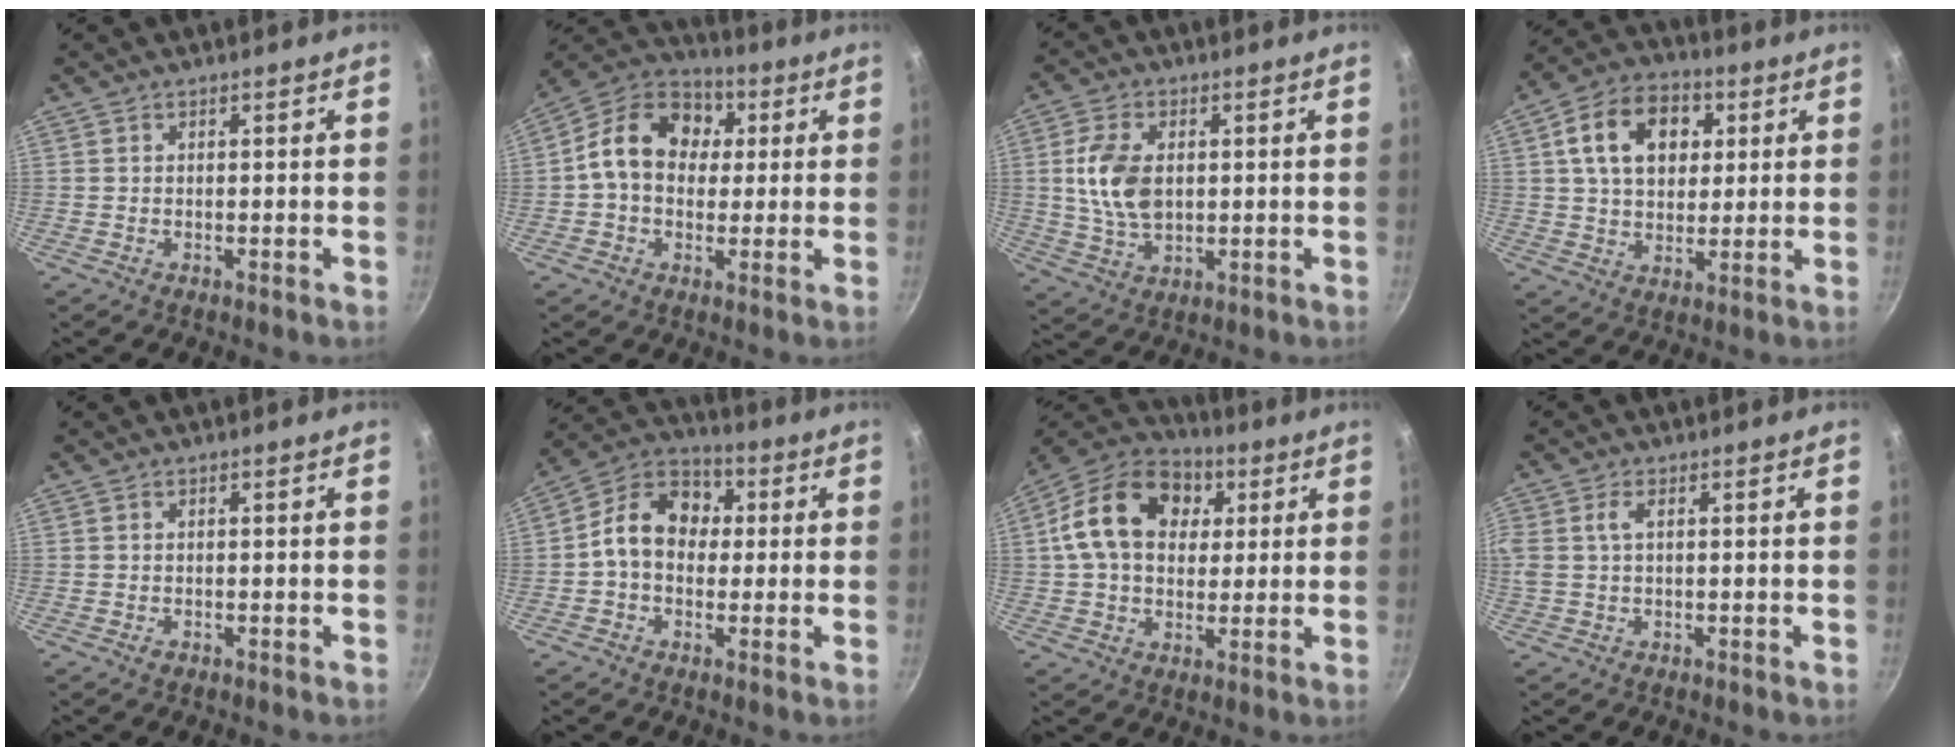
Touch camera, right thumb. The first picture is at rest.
{"total": 14.7, "force": [2.3, 11.4, 9.0], "torque": [-0.119, 0.025, 0.017]}
{"total": 10.3, "force": [1.3, 6.5, 7.9], "torque": [-0.142, -0.005, 0.025]}
{"total": 14.3, "force": [4.1, 10.1, 9.3], "torque": [-0.129, 0.009, 0.058]}
{"total": 0.7, "force": [-0.3, 0.5, 0.3], "torque": [-0.004, 0.000, -0.006]}
{"total": 11.8, "force": [0.6, 9.2, 7.4], "torque": [-0.086, 0.031, -0.014]}
{"total": 18.0, "force": [4.5, 13.1, 11.6], "torque": [-0.180, 0.018, 0.061]}
{"total": 4.3, "force": [0.9, 2.3, 3.5], "torque": [-0.073, 0.008, 0.018]}